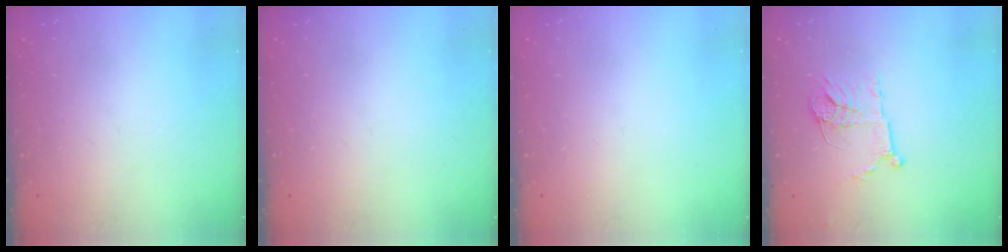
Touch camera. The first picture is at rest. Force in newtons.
{"total": 0.0}
{"total": 0.0}
{"total": 11.2, "press": 11.1, "slide": 0.7}